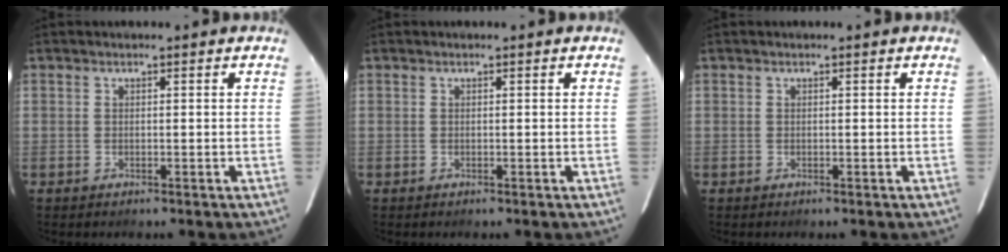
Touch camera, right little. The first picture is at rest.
{"total": 0.0}
{"total": 0.0}